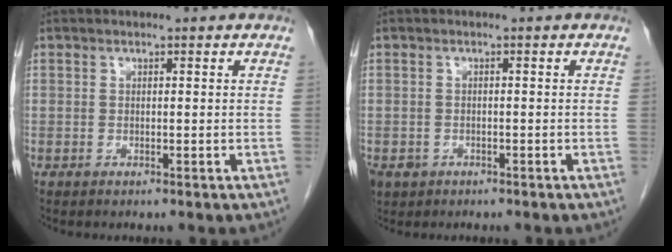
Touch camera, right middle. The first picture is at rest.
{"total": 3.2, "force": [-1.9, 2.5, 0.6], "torque": [-0.013, 0.001, -0.030]}